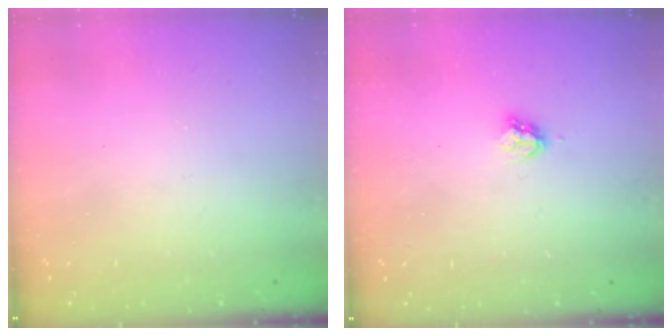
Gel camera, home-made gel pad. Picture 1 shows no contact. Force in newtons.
{"total": 3.3, "press": 3.3, "slide": 0.3}